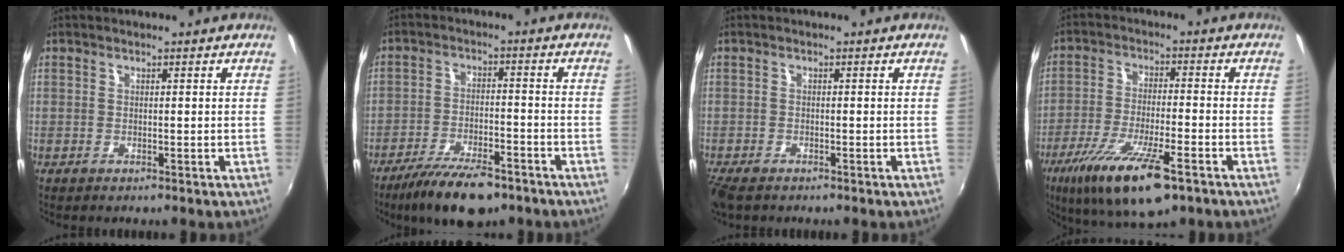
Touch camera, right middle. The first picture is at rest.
{"total": 12.3, "force": [-9.2, 4.1, 7.1], "torque": [-0.152, -0.019, -0.152]}
{"total": 4.2, "force": [-3.3, 1.6, 2.0], "torque": [-0.054, -0.020, -0.065]}
{"total": 15.3, "force": [-9.0, 3.7, 11.8], "torque": [-0.233, -0.042, -0.159]}